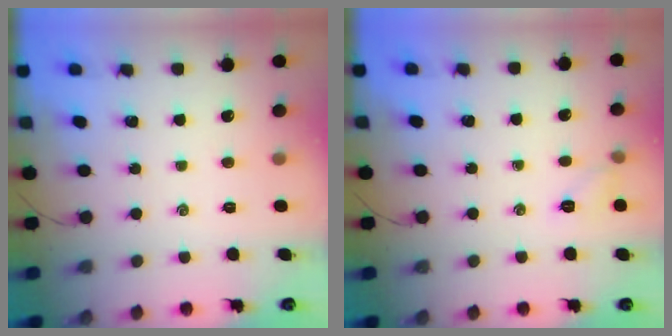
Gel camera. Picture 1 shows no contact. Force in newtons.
{"total": 5.8, "press": 5.5, "slide": 1.7}